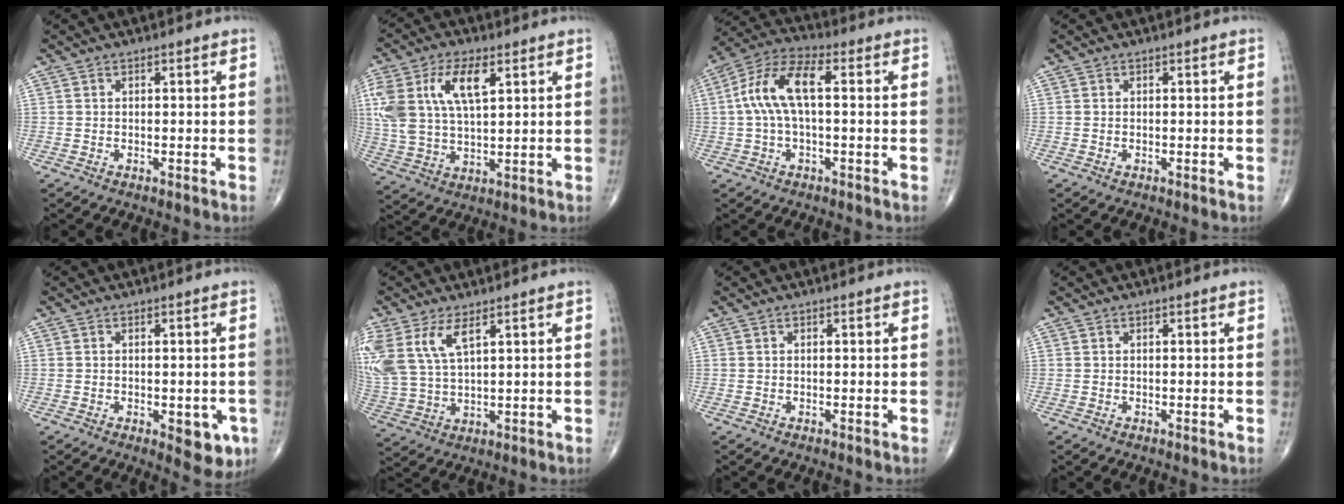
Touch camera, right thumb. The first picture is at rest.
{"total": 14.2, "force": [5.1, 6.7, 11.5], "torque": [-0.239, 0.001, 0.102]}
{"total": 11.1, "force": [0.9, 4.6, 10.0], "torque": [-0.216, 0.038, 0.010]}
{"total": 0.0}
{"total": 6.2, "force": [-2.1, 2.9, 5.1], "torque": [-0.038, -0.004, -0.019]}
{"total": 12.3, "force": [5.7, 5.6, 9.4], "torque": [-0.222, -0.011, 0.124]}
{"total": 0.0}
{"total": 0.0}